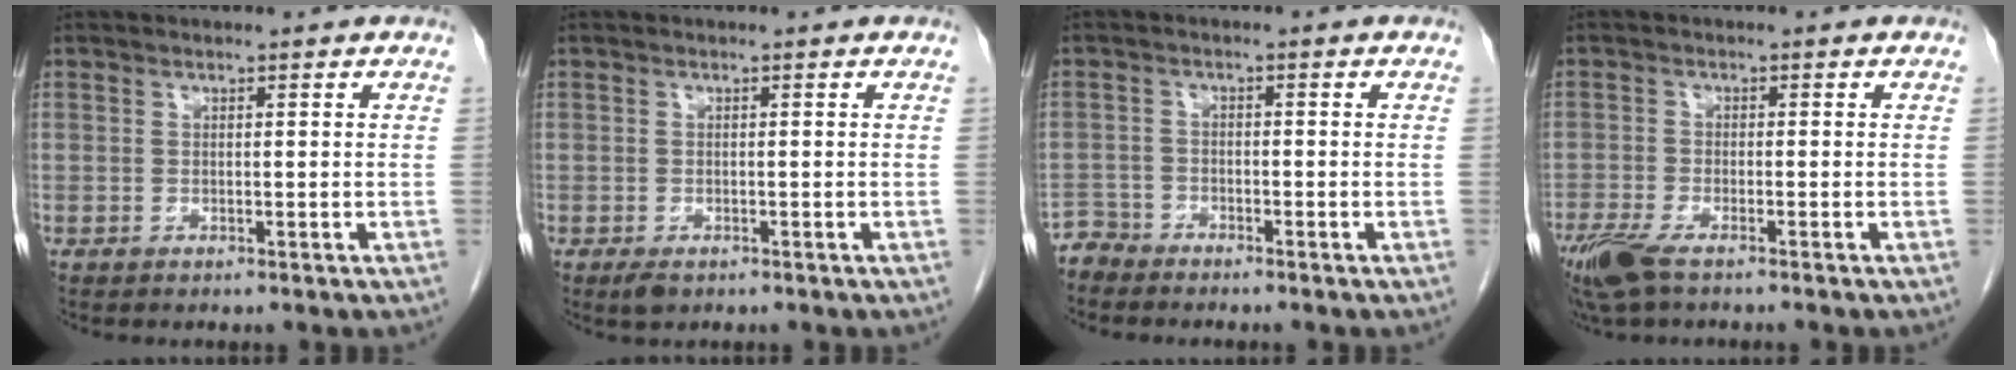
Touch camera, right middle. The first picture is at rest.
{"total": 1.7, "force": [-1.0, 0.8, 1.1], "torque": [-0.024, -0.003, -0.012]}
{"total": 2.8, "force": [-2.6, 0.4, -0.9], "torque": [0.019, -0.007, -0.054]}
{"total": 6.1, "force": [-4.4, 1.3, 4.0], "torque": [-0.082, -0.016, -0.084]}